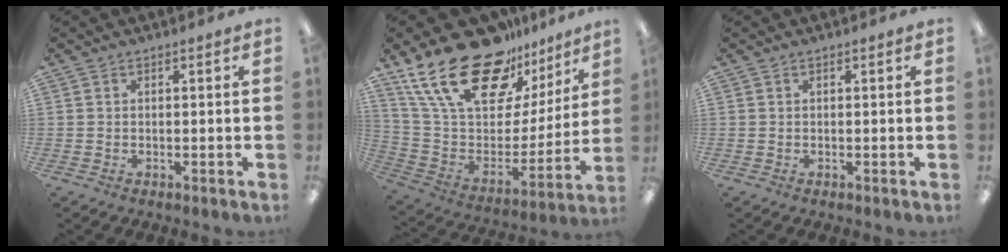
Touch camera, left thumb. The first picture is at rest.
{"total": 26.4, "force": [18.4, 12.4, 14.4], "torque": [-0.259, -0.114, 0.330]}
{"total": 0.0}